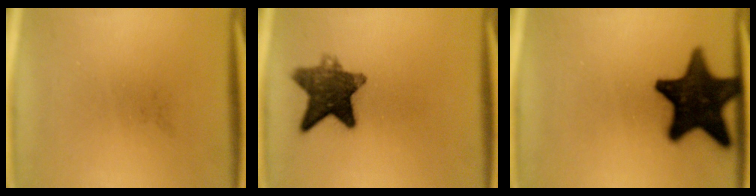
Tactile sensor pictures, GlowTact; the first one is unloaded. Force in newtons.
{"total": 9.5}
{"total": 18.0}